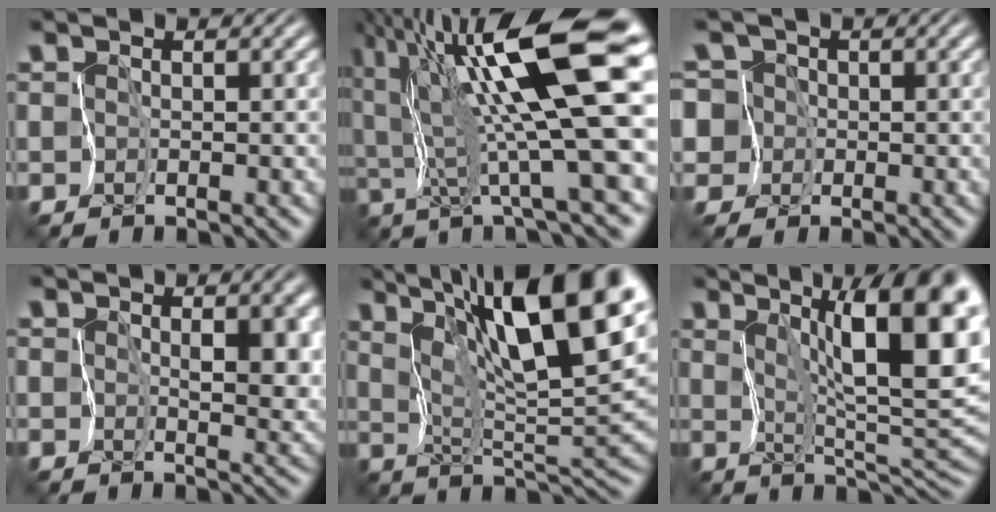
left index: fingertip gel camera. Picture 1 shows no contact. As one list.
[{"total": 14.2, "force": [4.3, 1.6, 13.4], "torque": [-0.234, 0.009, 0.076]}, {"total": 7.3, "force": [0.6, 6.8, 2.7], "torque": [-0.063, 0.032, -0.036]}, {"total": 5.7, "force": [1.0, 3.2, 4.7], "torque": [-0.066, -0.015, 0.021]}, {"total": 14.1, "force": [8.0, 2.9, 11.2], "torque": [-0.171, 0.008, 0.125]}, {"total": 12.2, "force": [4.5, 2.8, 11.0], "torque": [-0.153, 0.006, 0.068]}]